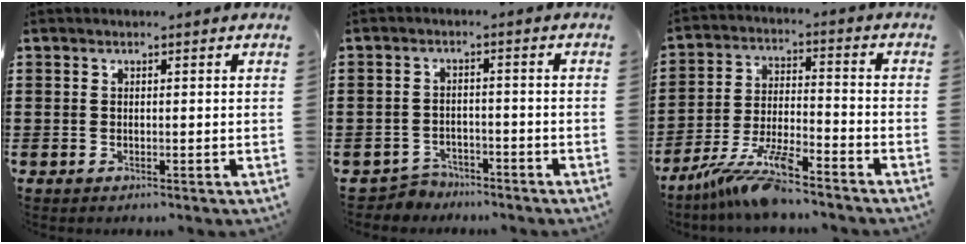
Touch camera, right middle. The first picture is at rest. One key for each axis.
{"total": 3.2, "fx": -3.1, "fy": 0.8, "fz": -0.2, "tx": -0.008, "ty": -0.001, "tz": -0.067}
{"total": 9.0, "fx": -7.8, "fy": 0.9, "fz": 4.5, "tx": -0.095, "ty": 0.001, "tz": -0.152}